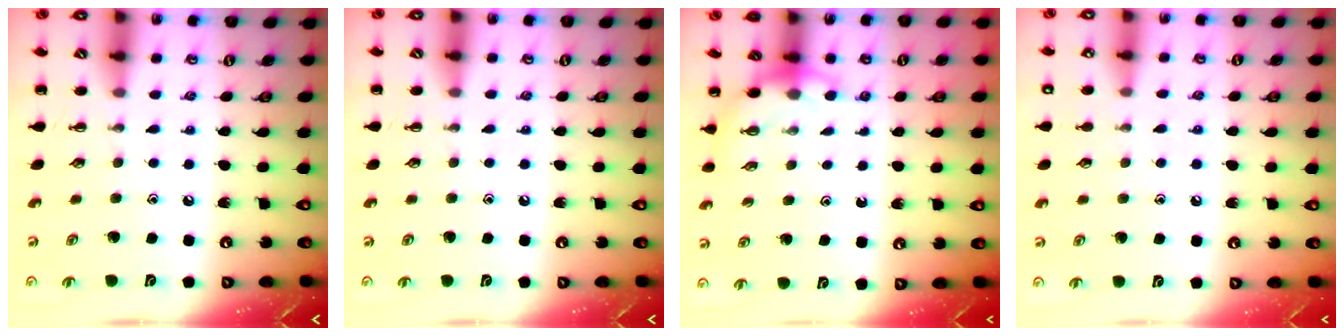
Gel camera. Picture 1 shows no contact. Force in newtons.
{"total": 4.0, "press": 3.8, "slide": 1.2}
{"total": 4.7, "press": 4.7, "slide": 0.4}
{"total": 6.7, "press": 6.3, "slide": 2.2}